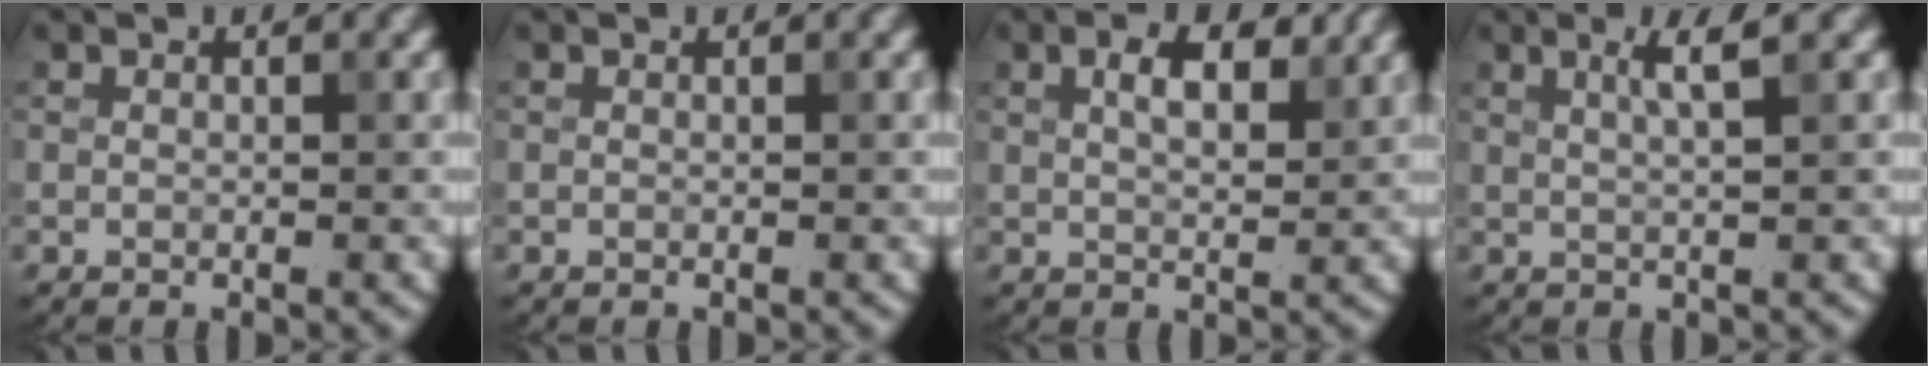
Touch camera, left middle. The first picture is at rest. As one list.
[{"total": 0.0}, {"total": 3.4, "force": [1.5, 1.4, 2.7], "torque": [-0.050, 0.005, 0.028]}, {"total": 2.6, "force": [1.1, 0.5, 2.3], "torque": [-0.033, 0.006, 0.016]}]